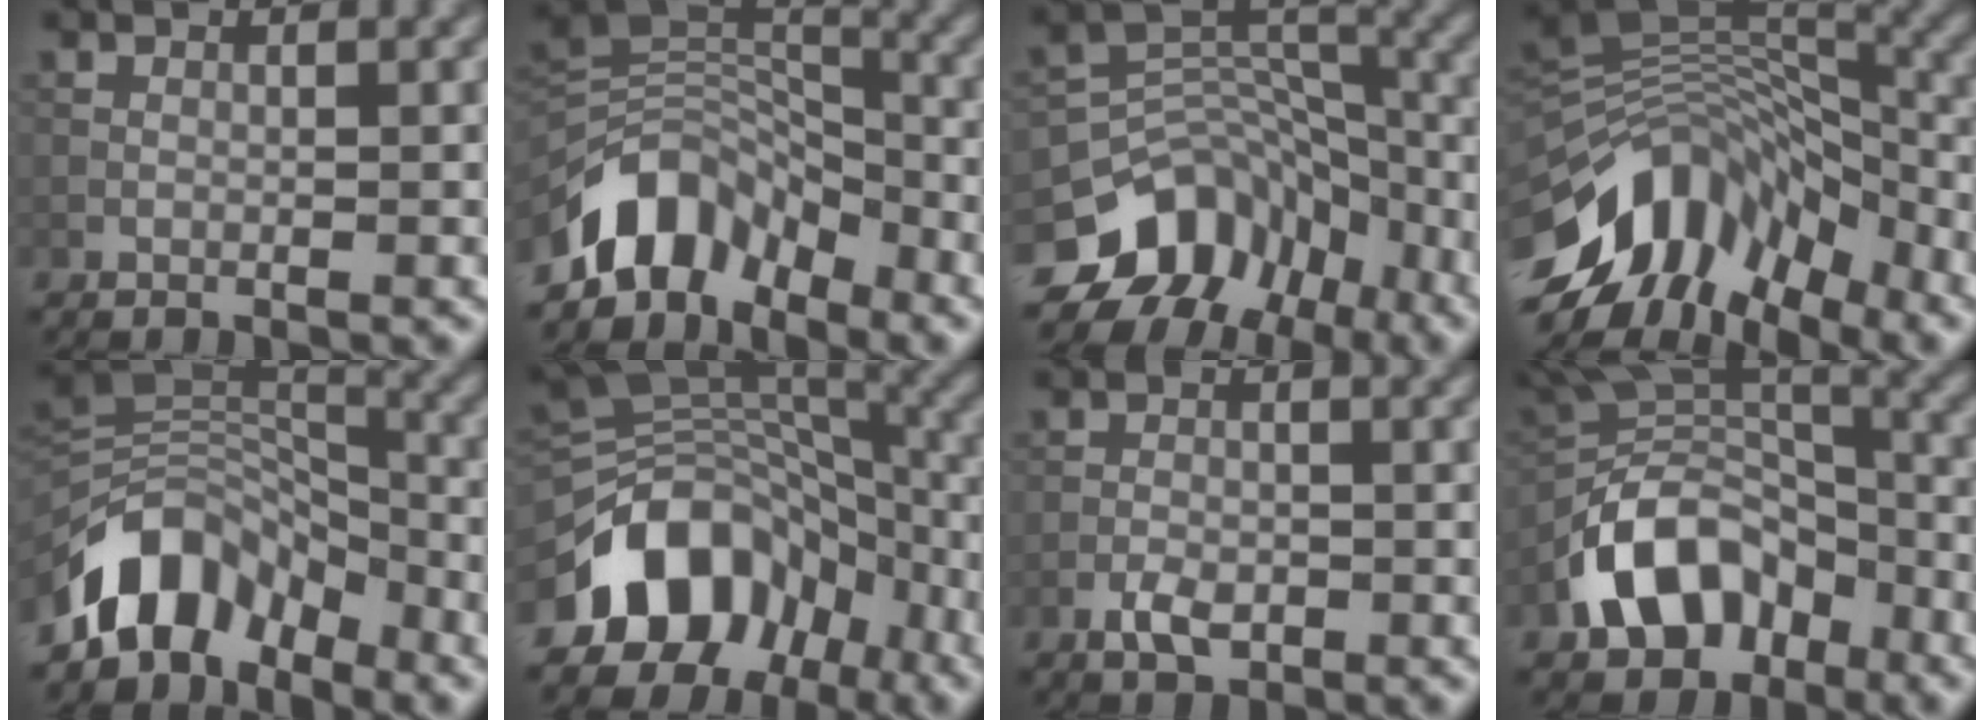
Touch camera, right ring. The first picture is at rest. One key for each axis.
{"total": 7.0, "fx": -5.1, "fy": 3.9, "fz": 2.9, "tx": -0.029, "ty": 0.003, "tz": -0.103}
{"total": 9.4, "fx": -6.0, "fy": 6.4, "fz": 3.5, "tx": -0.046, "ty": 0.013, "tz": -0.105}
{"total": 13.3, "fx": -7.6, "fy": 7.4, "fz": 7.9, "tx": -0.158, "ty": 0.024, "tz": -0.142}
{"total": 7.8, "fx": -5.3, "fy": 4.4, "fz": 3.5, "tx": -0.037, "ty": 0.005, "tz": -0.108}
{"total": 10.8, "fx": -5.8, "fy": 7.2, "fz": 5.6, "tx": -0.088, "ty": 0.024, "tz": -0.119}
{"total": 2.3, "fx": -1.3, "fy": 1.3, "fz": 1.5, "tx": -0.024, "ty": 0.001, "tz": -0.027}
{"total": 9.7, "fx": -4.9, "fy": 6.1, "fz": 5.8, "tx": -0.095, "ty": 0.011, "tz": -0.107}